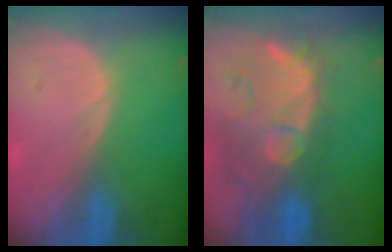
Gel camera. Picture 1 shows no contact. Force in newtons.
{"total": 12.6, "press": 11.3, "slide": 5.7}